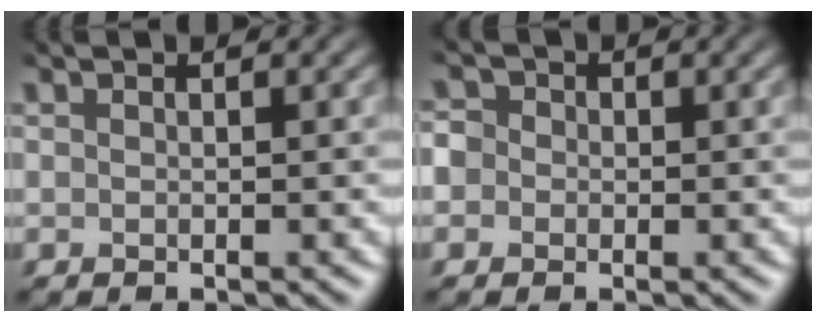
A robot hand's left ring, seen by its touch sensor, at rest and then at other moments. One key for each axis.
{"total": 2.9, "fx": -2.1, "fy": 0.1, "fz": -2.0, "tx": 0.017, "ty": -0.016, "tz": -0.025}